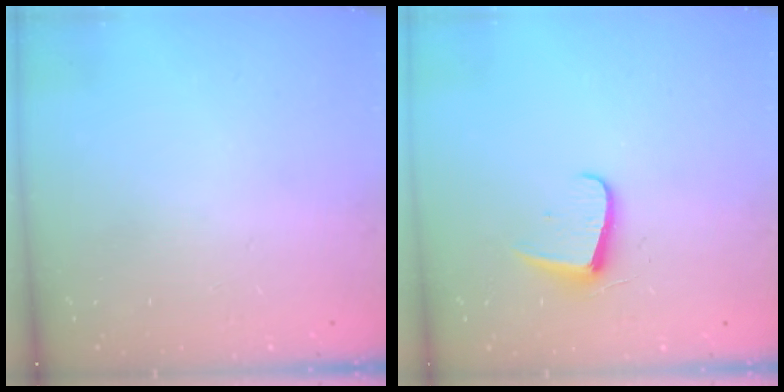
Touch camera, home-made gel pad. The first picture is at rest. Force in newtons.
{"total": 6.8, "press": 6.8, "slide": 0.7}